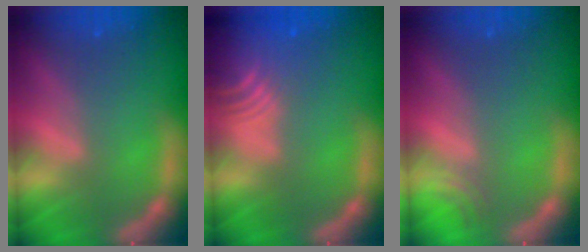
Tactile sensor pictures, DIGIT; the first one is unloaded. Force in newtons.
{"total": 8.6}
{"total": 1.5}